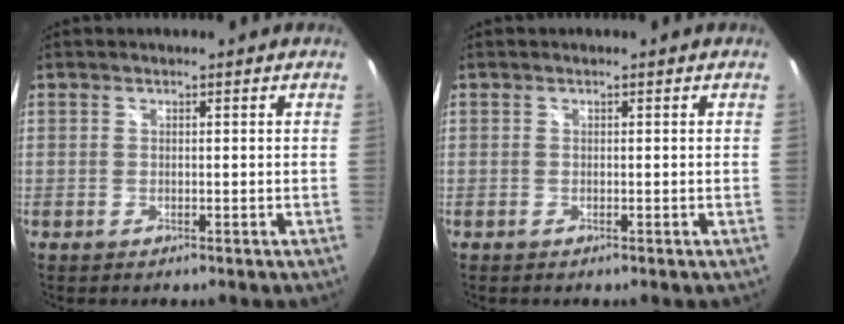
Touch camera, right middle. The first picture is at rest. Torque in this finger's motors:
{"motor_torque": [0.17, -0.29, 0.00, 0.01]}